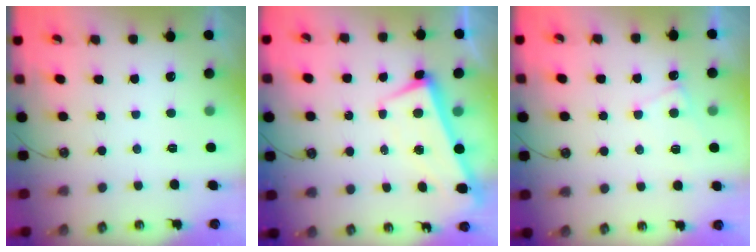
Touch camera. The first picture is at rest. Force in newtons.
{"total": 1.5, "press": 0.4, "slide": 1.5}
{"total": 3.9, "press": 3.9, "slide": 0.4}